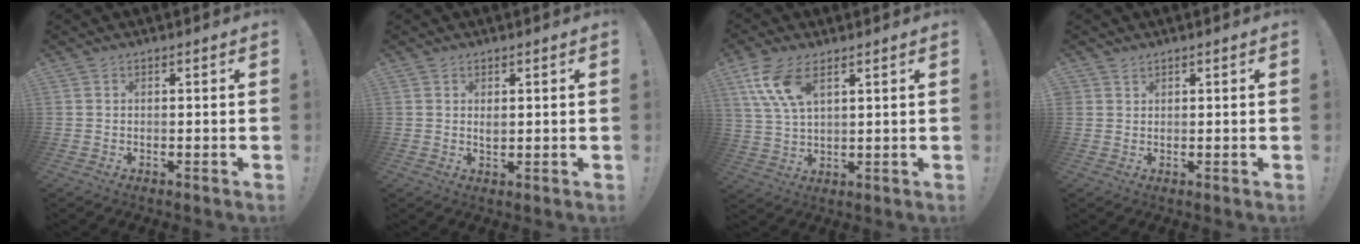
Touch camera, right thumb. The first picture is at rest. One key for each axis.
{"total": 1.5, "fx": 0.6, "fy": 1.0, "fz": 1.0, "tx": -0.012, "ty": -0.002, "tz": 0.009}
{"total": 10.4, "fx": 5.3, "fy": 4.9, "fz": 7.5, "tx": -0.159, "ty": -0.012, "tz": 0.101}
{"total": 1.3, "fx": 1.2, "fy": 0.4, "fz": 0.2, "tx": 0.003, "ty": -0.008, "tz": 0.022}